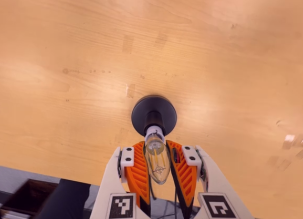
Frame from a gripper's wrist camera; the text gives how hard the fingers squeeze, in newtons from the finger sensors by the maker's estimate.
{"total": 21.6, "left": 21.0, "right": 22.1}